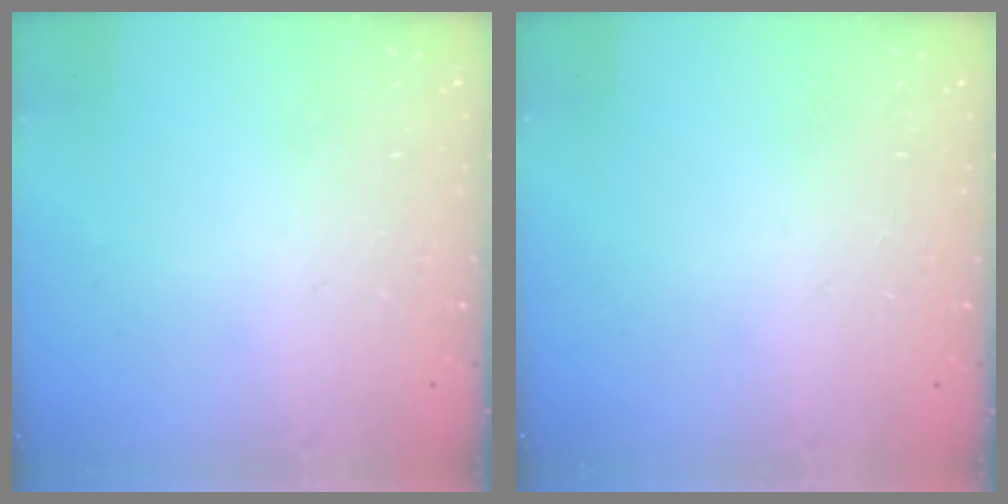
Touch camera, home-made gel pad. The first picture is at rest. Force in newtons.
{"total": 0.0}